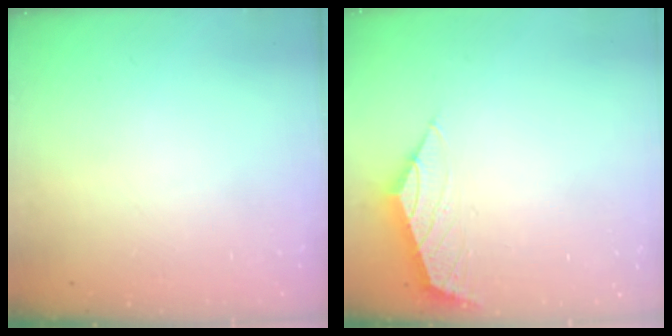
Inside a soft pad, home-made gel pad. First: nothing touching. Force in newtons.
{"total": 2.3, "press": 2.2, "slide": 0.6}